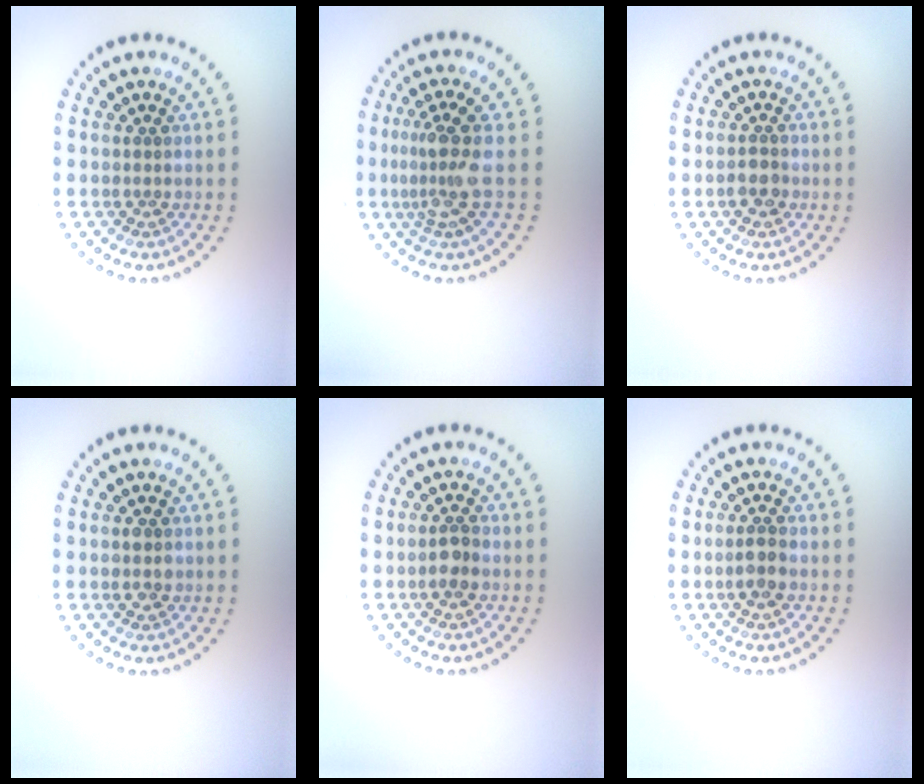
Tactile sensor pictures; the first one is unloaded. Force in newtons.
{"total": 3.6, "press": 2.6, "slide": 2.5}
{"total": 1.7, "press": 1.7, "slide": 0.5}
{"total": 1.7, "press": 1.7, "slide": 0.1}
{"total": 1.8, "press": 1.8, "slide": 0.4}
{"total": 1.8, "press": 1.8, "slide": 0.4}